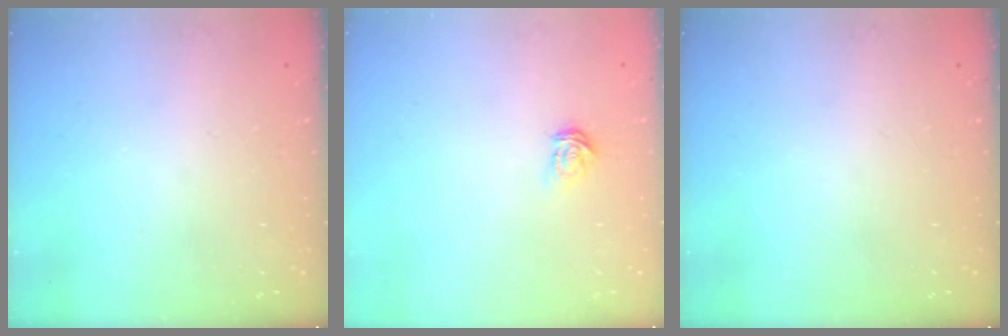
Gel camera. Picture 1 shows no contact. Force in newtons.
{"total": 3.5, "press": 3.5, "slide": 0.3}
{"total": 0.0}